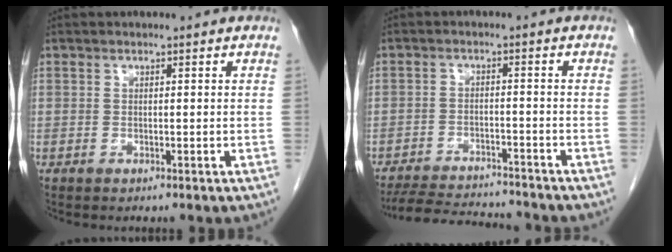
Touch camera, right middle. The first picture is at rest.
{"total": 10.8, "force": [-10.4, 0.9, 2.9], "torque": [-0.051, -0.008, -0.157]}